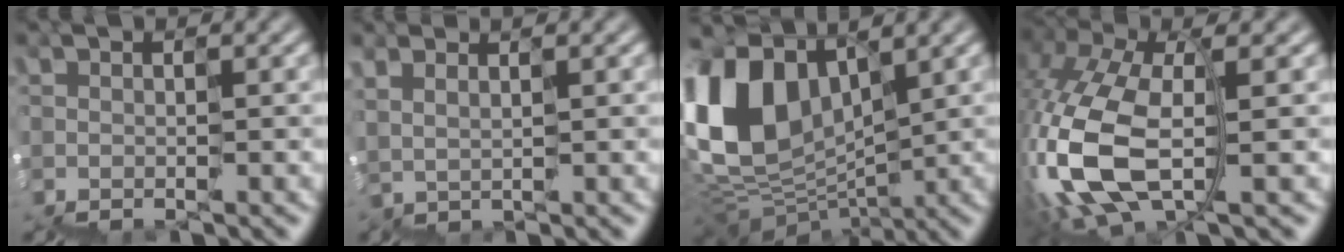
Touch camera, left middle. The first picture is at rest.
{"total": 1.8, "force": [1.4, -0.7, -0.9], "torque": [0.024, 0.013, 0.032]}
{"total": 7.3, "force": [3.7, 5.2, 3.4], "torque": [-0.097, 0.017, 0.070]}
{"total": 8.4, "force": [-2.1, 4.4, 6.8], "torque": [-0.195, 0.012, -0.045]}